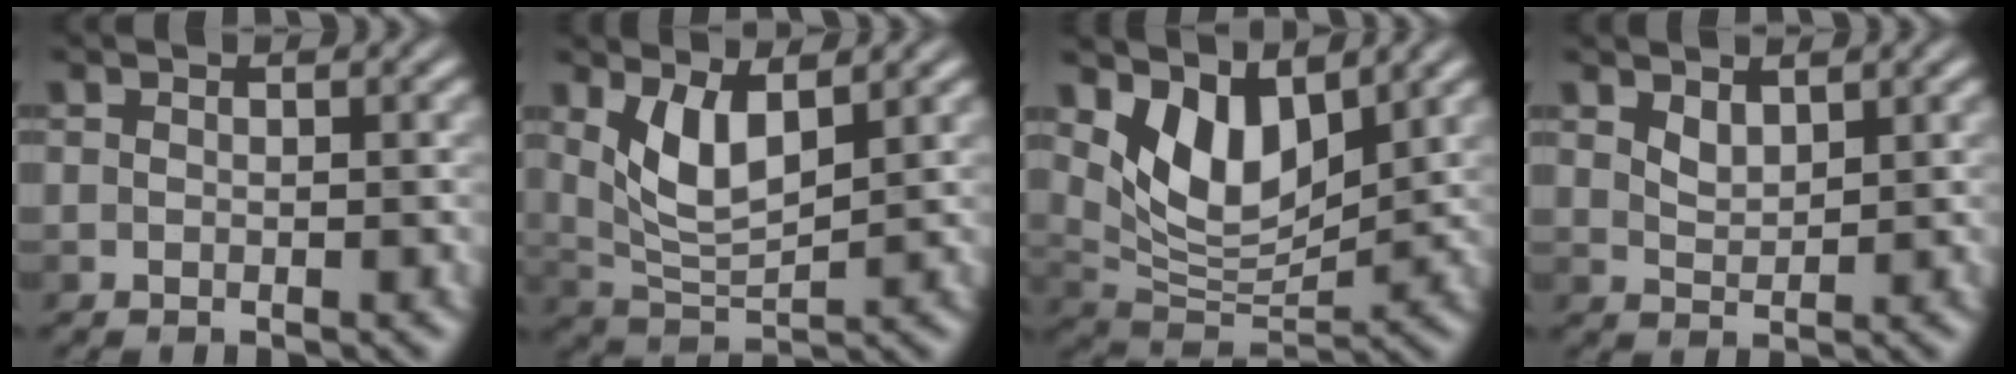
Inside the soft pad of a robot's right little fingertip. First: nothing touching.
{"total": 4.2, "force": [1.3, 1.7, 3.6], "torque": [-0.078, -0.006, 0.030]}
{"total": 5.8, "force": [3.2, 2.8, 3.9], "torque": [-0.081, -0.010, 0.058]}
{"total": 0.9, "force": [0.7, 0.3, 0.5], "torque": [-0.019, -0.005, 0.015]}